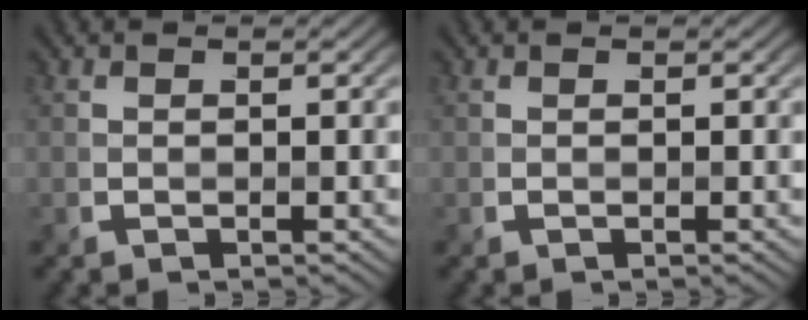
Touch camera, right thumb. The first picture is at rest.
{"total": 0.0}